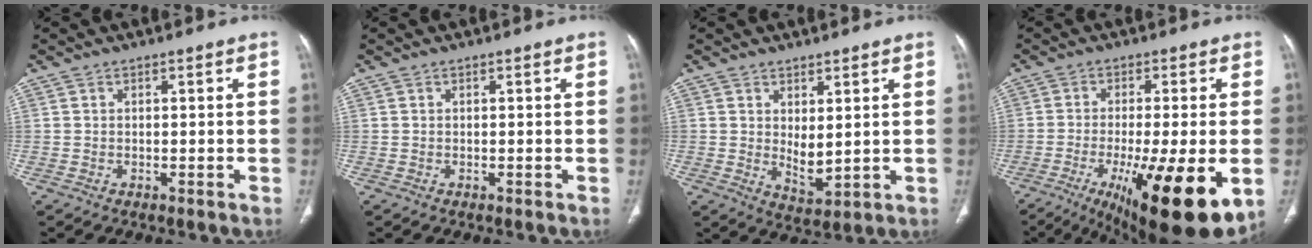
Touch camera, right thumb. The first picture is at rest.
{"total": 0.0}
{"total": 4.8, "force": [1.3, 2.2, 4.1], "torque": [-0.058, -0.023, 0.032]}
{"total": 19.8, "force": [-6.5, 4.6, 18.1], "torque": [-0.240, -0.028, -0.084]}